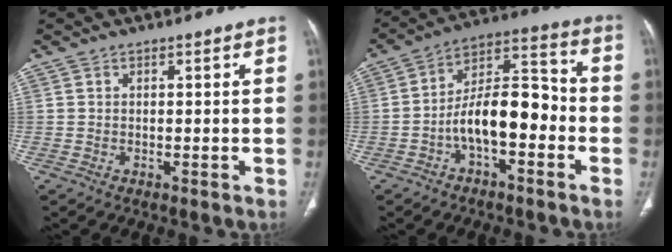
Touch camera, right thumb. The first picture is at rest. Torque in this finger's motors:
{"motor_torque": [2.09, 2.09, 1.23, -0.69, 0.12]}